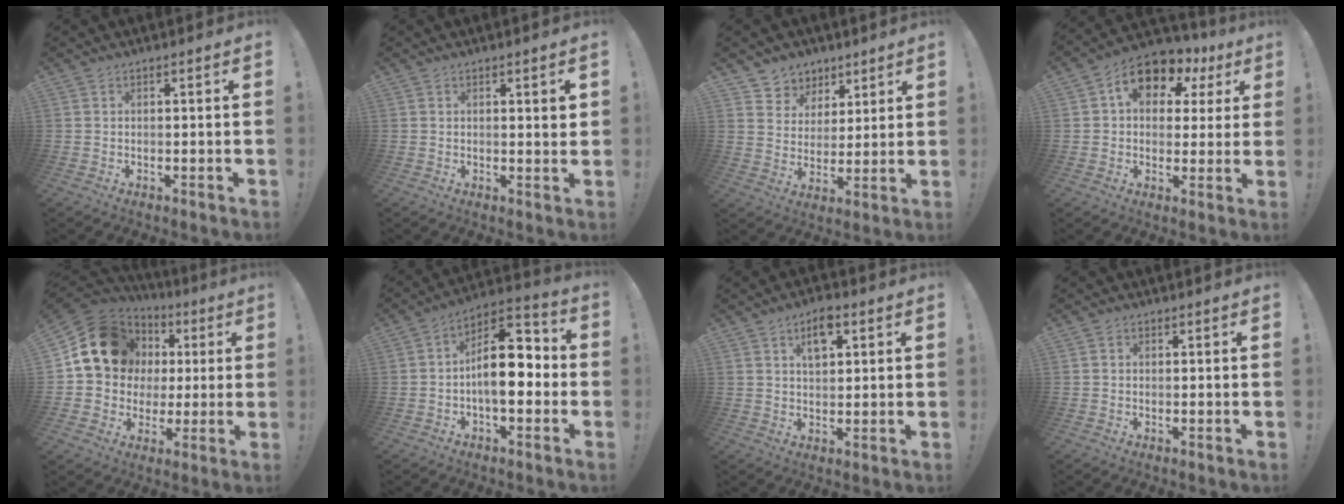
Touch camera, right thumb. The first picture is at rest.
{"total": 1.9, "force": [1.1, 0.5, 1.4], "torque": [-0.005, -0.007, 0.013]}
{"total": 7.4, "force": [4.3, 6.0, 0.6], "torque": [-0.008, -0.039, 0.087]}
{"total": 12.1, "force": [4.8, 8.4, 7.2], "torque": [-0.105, -0.017, 0.089]}
{"total": 17.3, "force": [5.3, 14.5, 7.9], "torque": [-0.105, -0.014, 0.122]}
{"total": 14.6, "force": [-1.0, 7.9, 12.3], "torque": [-0.190, 0.015, -0.012]}
{"total": 6.5, "force": [3.0, 3.6, 4.5], "torque": [-0.060, -0.006, 0.049]}
{"total": 0.6, "force": [0.0, 0.5, 0.2], "torque": [-0.005, 0.004, 0.000]}